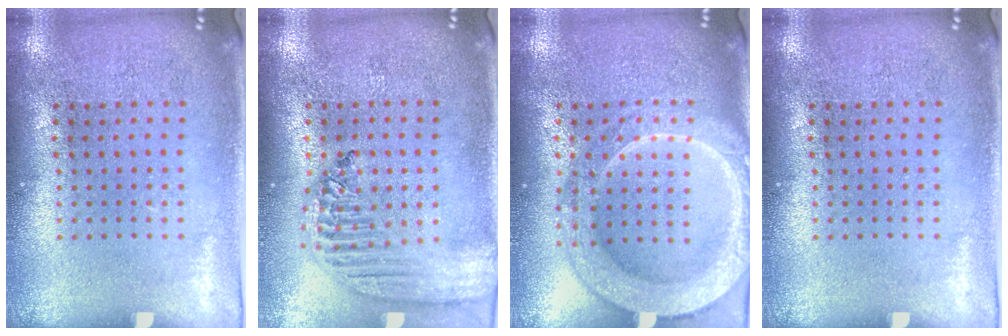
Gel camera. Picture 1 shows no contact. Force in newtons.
{"total": 2.2, "press": 1.9, "slide": 1.1}
{"total": 4.1, "press": 4.1, "slide": 0.4}
{"total": 0.0}